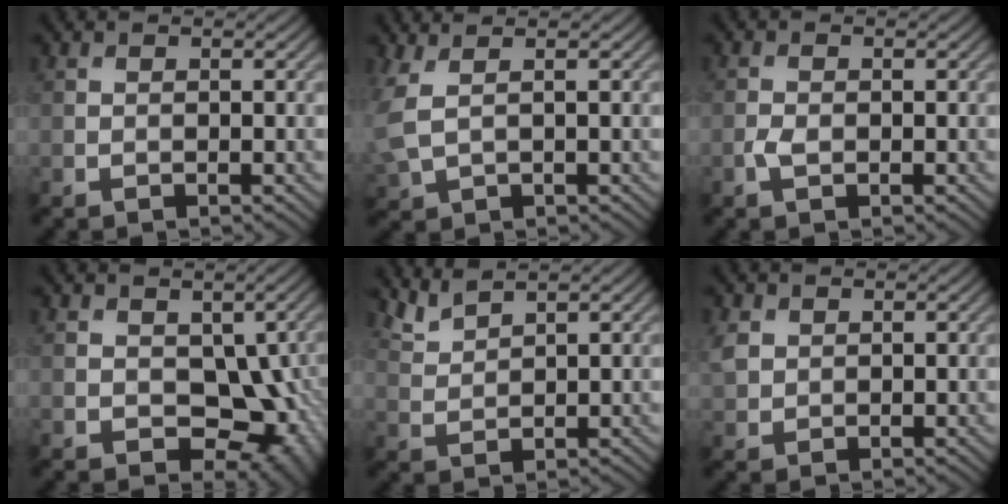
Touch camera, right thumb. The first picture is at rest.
{"total": 3.5, "force": [1.1, 1.6, 2.9], "torque": [-0.095, 0.000, 0.026]}
{"total": 1.6, "force": [-0.5, 0.9, 1.2], "torque": [-0.028, 0.000, -0.013]}
{"total": 9.3, "force": [-0.5, 6.5, 6.6], "torque": [-0.094, -0.034, 0.002]}
{"total": 2.8, "force": [2.6, 0.3, 1.1], "torque": [-0.027, 0.003, 0.063]}
{"total": 2.5, "force": [0.9, 2.1, 1.2], "torque": [-0.039, 0.002, 0.019]}